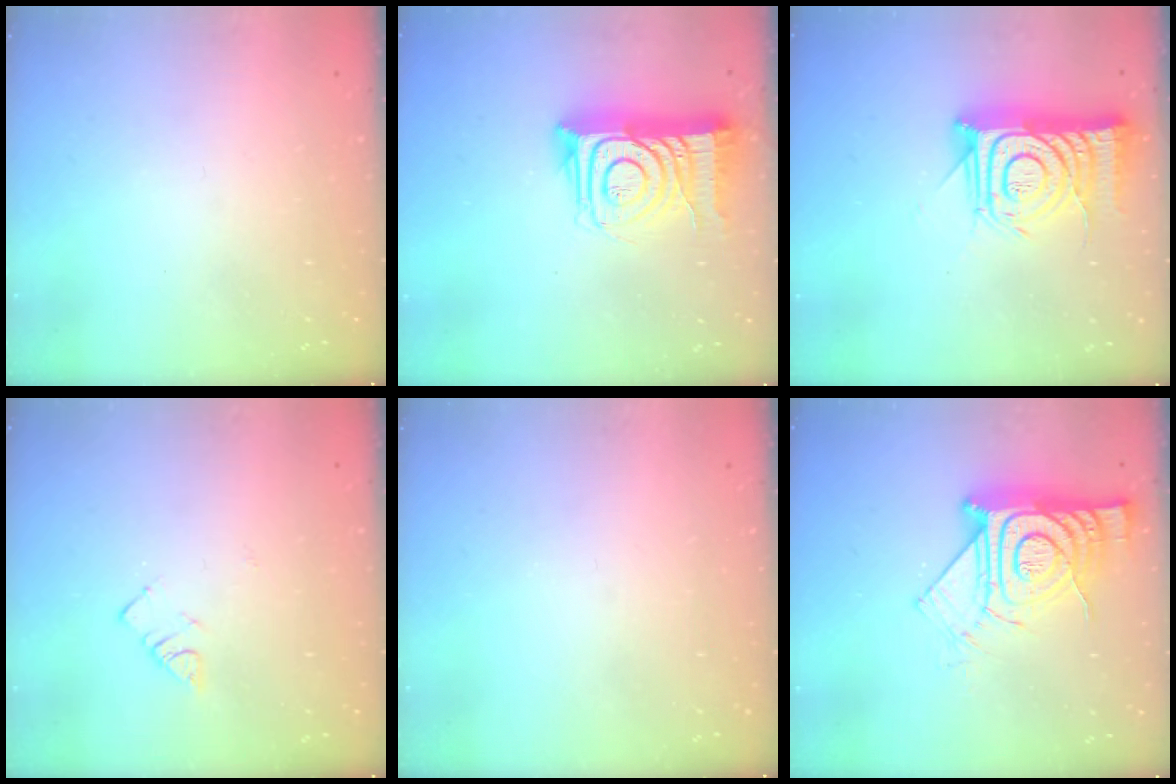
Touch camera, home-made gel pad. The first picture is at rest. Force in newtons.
{"total": 15.0, "press": 14.9, "slide": 1.1}
{"total": 16.2, "press": 16.1, "slide": 1.2}
{"total": 2.6, "press": 2.6, "slide": 0.4}
{"total": 0.0}
{"total": 17.4, "press": 17.3, "slide": 1.2}